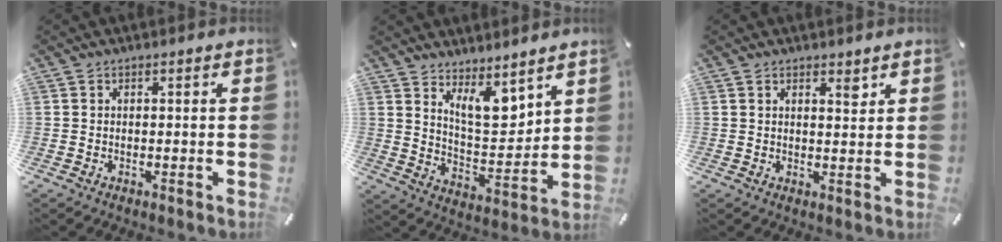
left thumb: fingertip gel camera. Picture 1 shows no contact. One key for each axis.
{"total": 10.6, "fx": 7.6, "fy": 4.8, "fz": 5.6, "tx": -0.088, "ty": -0.053, "tz": 0.138}
{"total": 2.7, "fx": 1.9, "fy": 1.0, "fz": 1.6, "tx": -0.017, "ty": -0.008, "tz": 0.031}